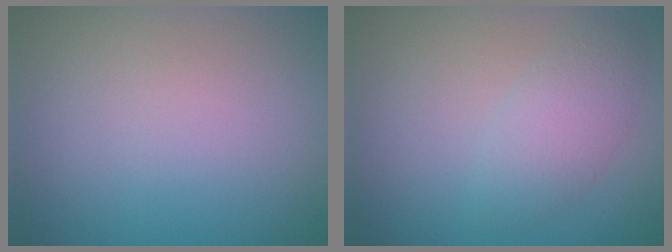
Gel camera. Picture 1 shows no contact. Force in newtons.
{"total": 2.7, "press": 2.6, "slide": 0.1}